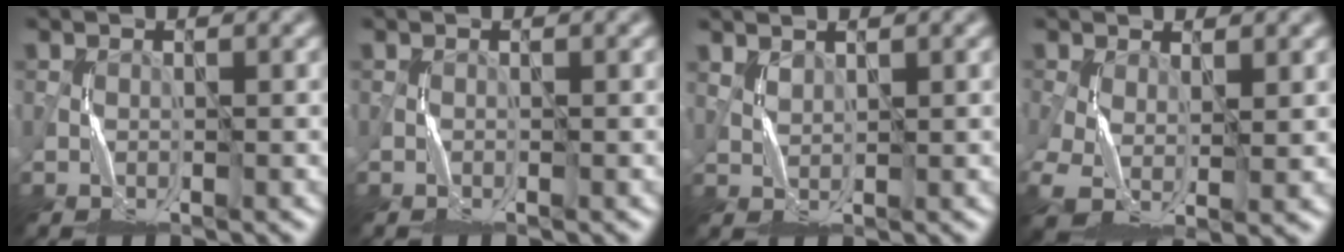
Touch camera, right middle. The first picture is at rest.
{"total": 0.0}
{"total": 1.1, "force": [1.1, 0.3, 0.2], "torque": [-0.012, 0.001, 0.028]}
{"total": 5.5, "force": [-1.1, 2.9, 4.5], "torque": [-0.109, -0.009, -0.022]}